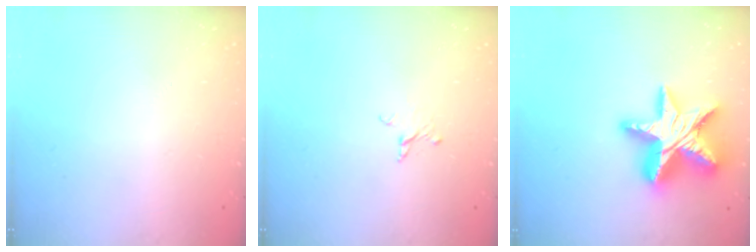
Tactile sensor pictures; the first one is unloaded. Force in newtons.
{"total": 2.2, "press": 2.2, "slide": 0.1}
{"total": 21.5, "press": 21.4, "slide": 1.7}